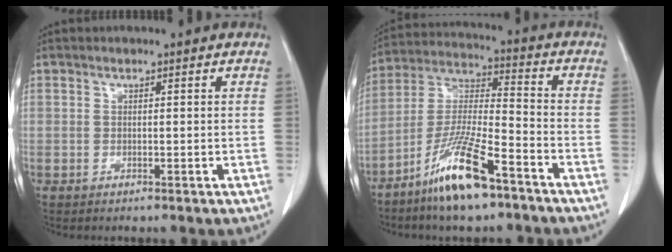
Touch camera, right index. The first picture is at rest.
{"total": 13.5, "force": [-8.8, 1.8, 10.1], "torque": [-0.209, -0.020, -0.166]}